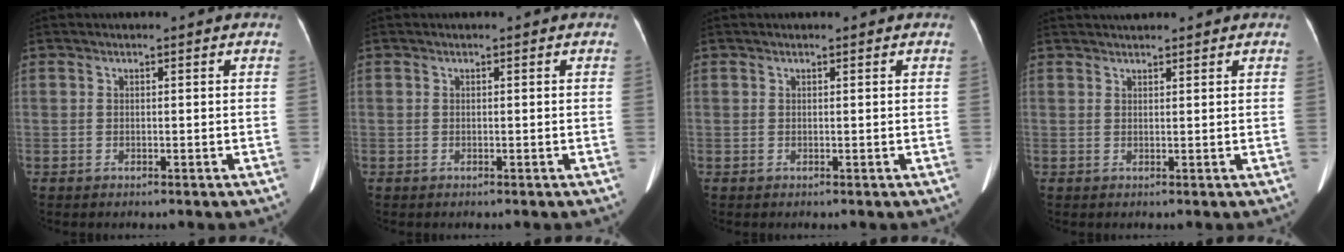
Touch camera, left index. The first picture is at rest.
{"total": 0.0}
{"total": 0.6, "force": [0.6, 0.1, 0.3], "torque": [-0.004, 0.010, 0.009]}
{"total": 3.6, "force": [3.3, 0.5, 1.3], "torque": [-0.016, 0.031, 0.050]}